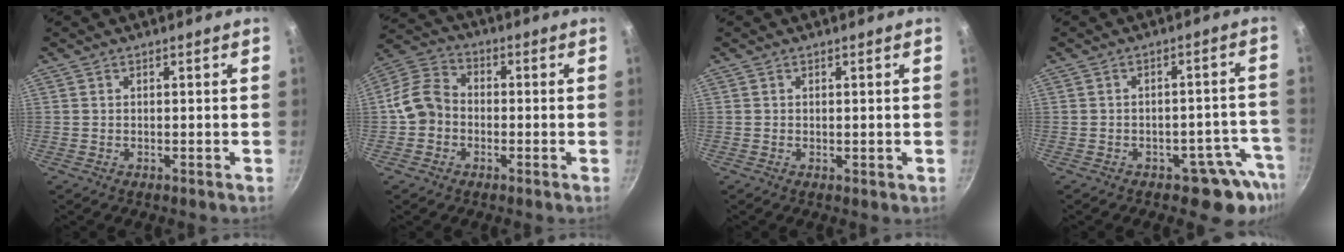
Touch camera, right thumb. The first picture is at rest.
{"total": 8.4, "force": [-1.3, 7.0, 4.5], "torque": [-0.075, 0.030, -0.040]}
{"total": 0.7, "force": [0.0, 0.3, 0.6], "torque": [-0.010, -0.005, 0.000]}
{"total": 8.0, "force": [-5.2, 3.8, 4.8], "torque": [-0.030, 0.047, -0.062]}